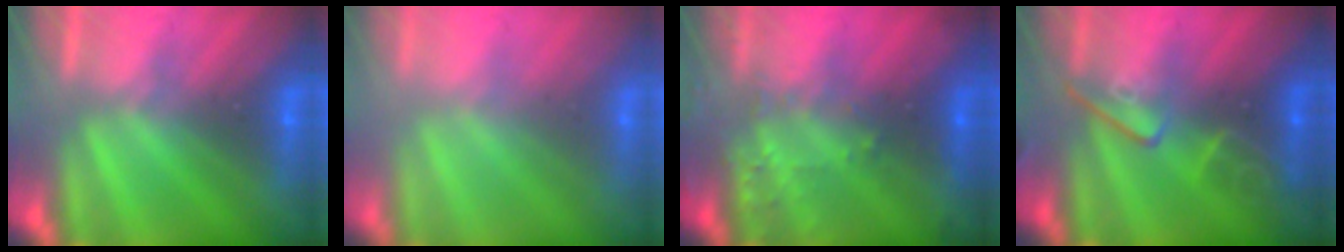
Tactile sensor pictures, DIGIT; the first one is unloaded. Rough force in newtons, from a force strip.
{"total": 2.3}
{"total": 3.0}
{"total": 2.4}